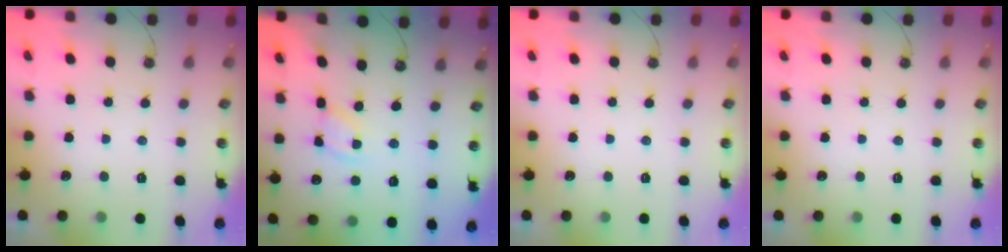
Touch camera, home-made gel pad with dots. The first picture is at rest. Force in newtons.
{"total": 2.6, "press": 2.6, "slide": 0.1}
{"total": 0.0}
{"total": 0.0}